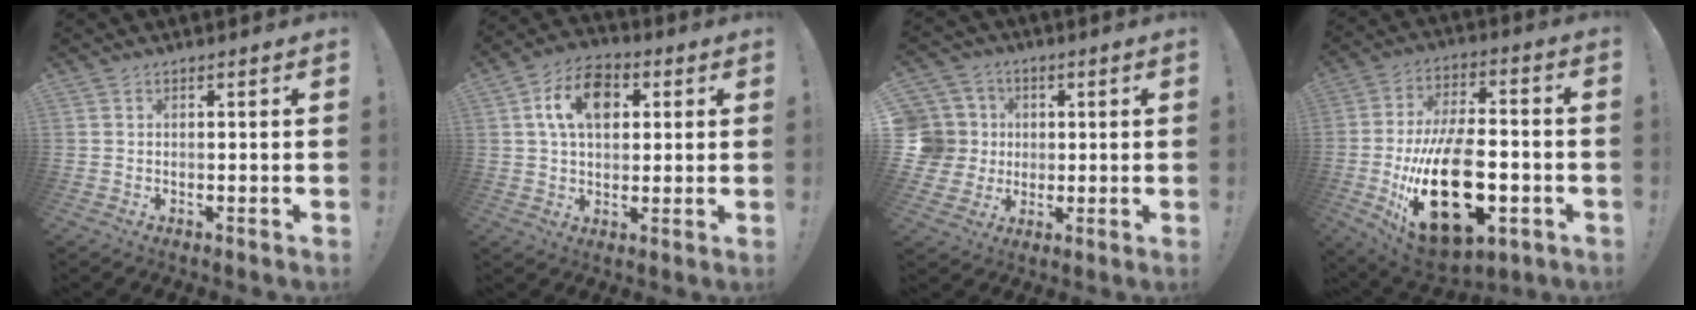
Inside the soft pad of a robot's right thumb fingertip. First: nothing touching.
{"total": 13.4, "force": [4.0, 9.0, 9.1], "torque": [-0.142, 0.011, 0.077]}
{"total": 10.0, "force": [0.9, 9.5, 3.0], "torque": [-0.067, 0.002, 0.027]}
{"total": 28.6, "force": [-7.0, 15.3, 23.1], "torque": [-0.429, 0.034, -0.098]}